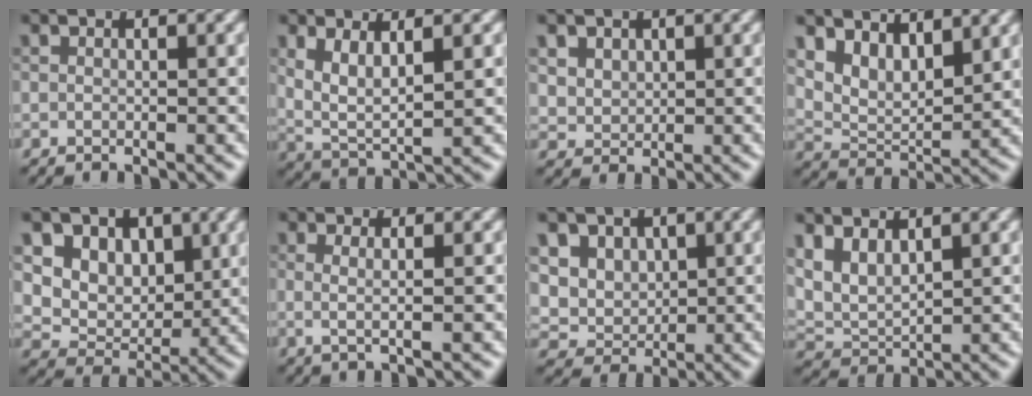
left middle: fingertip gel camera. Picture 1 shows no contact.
{"total": 4.1, "force": [1.4, 1.4, 3.5], "torque": [-0.079, -0.011, 0.032]}
{"total": 3.0, "force": [1.6, 2.2, 1.2], "torque": [-0.043, -0.004, 0.044]}
{"total": 5.2, "force": [3.4, 2.6, 2.8], "torque": [-0.058, -0.010, 0.065]}
{"total": 8.2, "force": [3.6, 6.2, 4.1], "torque": [-0.071, -0.011, 0.069]}
{"total": 1.9, "force": [0.2, 0.6, 1.8], "torque": [-0.032, -0.004, -0.002]}
{"total": 6.6, "force": [2.7, 5.2, 2.9], "torque": [-0.061, 0.004, 0.043]}
{"total": 3.7, "force": [1.9, 2.1, 2.4], "torque": [-0.060, -0.006, 0.040]}